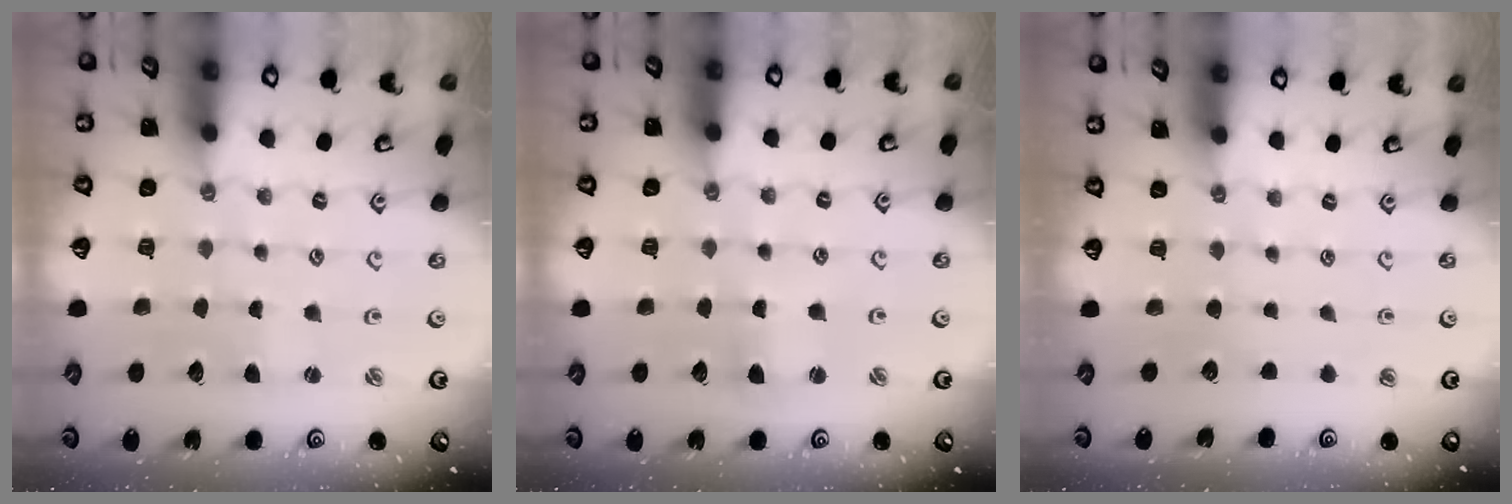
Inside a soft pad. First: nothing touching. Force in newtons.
{"total": 2.2, "press": 2.2, "slide": 0.3}
{"total": 0.0}